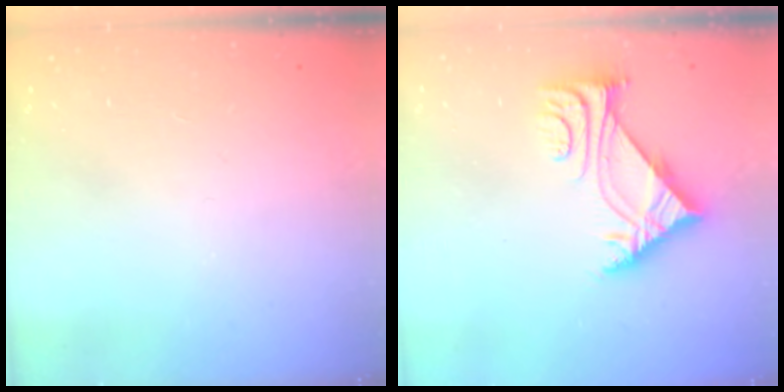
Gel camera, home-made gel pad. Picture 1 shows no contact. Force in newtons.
{"total": 5.8, "press": 5.8, "slide": 1.0}